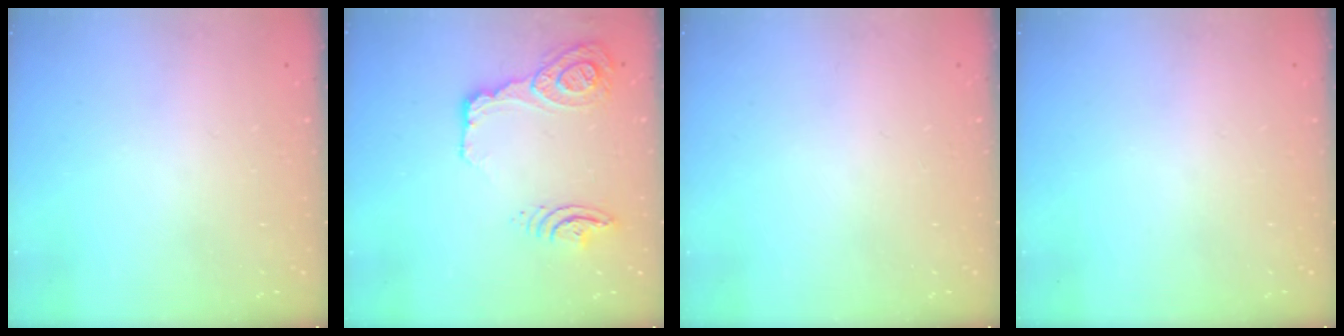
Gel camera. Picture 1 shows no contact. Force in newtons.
{"total": 30.8, "press": 21.2, "slide": 22.4}
{"total": 0.0}
{"total": 0.0}